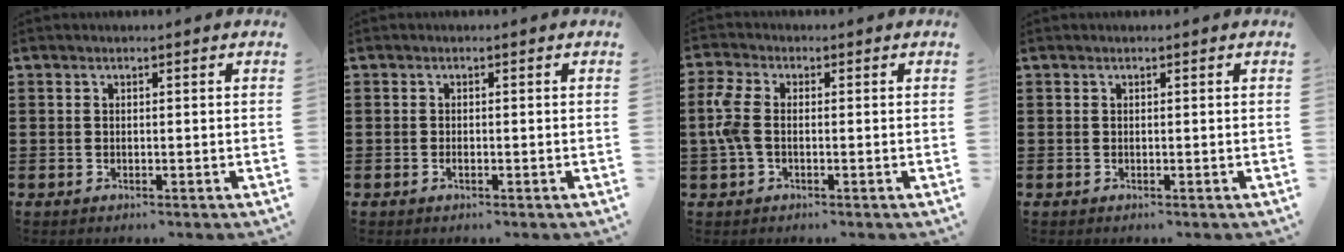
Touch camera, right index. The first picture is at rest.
{"total": 0.8, "force": [-0.4, 0.1, 0.6], "torque": [-0.014, -0.008, -0.006]}
{"total": 4.7, "force": [-0.4, 2.5, 4.0], "torque": [-0.109, -0.005, -0.017]}
{"total": 0.0}